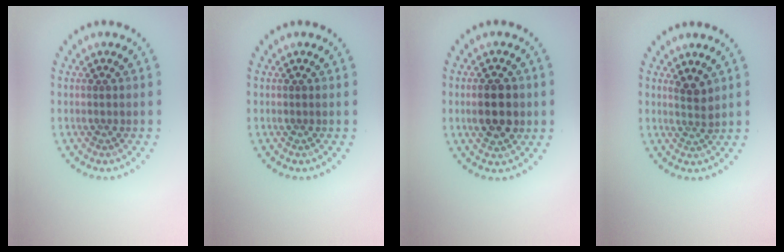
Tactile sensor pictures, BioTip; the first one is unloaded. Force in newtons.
{"total": 0.0}
{"total": 4.5, "press": 4.5, "slide": 0.2}
{"total": 1.7, "press": 1.3, "slide": 1.1}